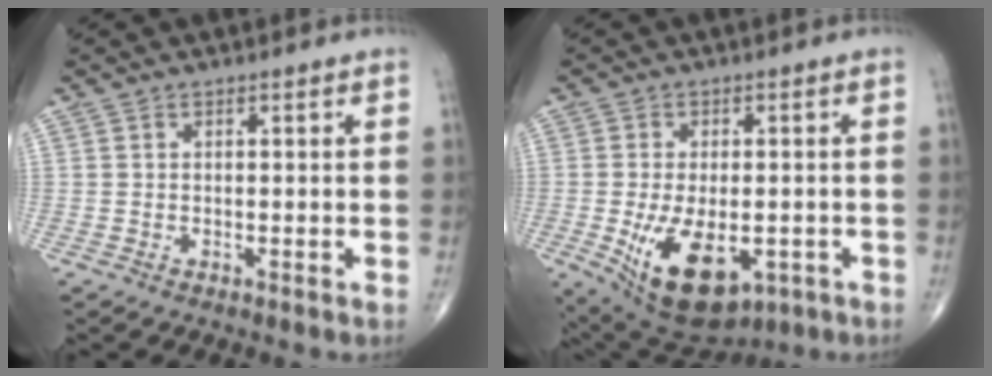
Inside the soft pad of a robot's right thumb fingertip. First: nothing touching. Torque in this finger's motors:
{"motor_torque": [-0.20, 0.53, 0.75, 0.38, 0.38]}